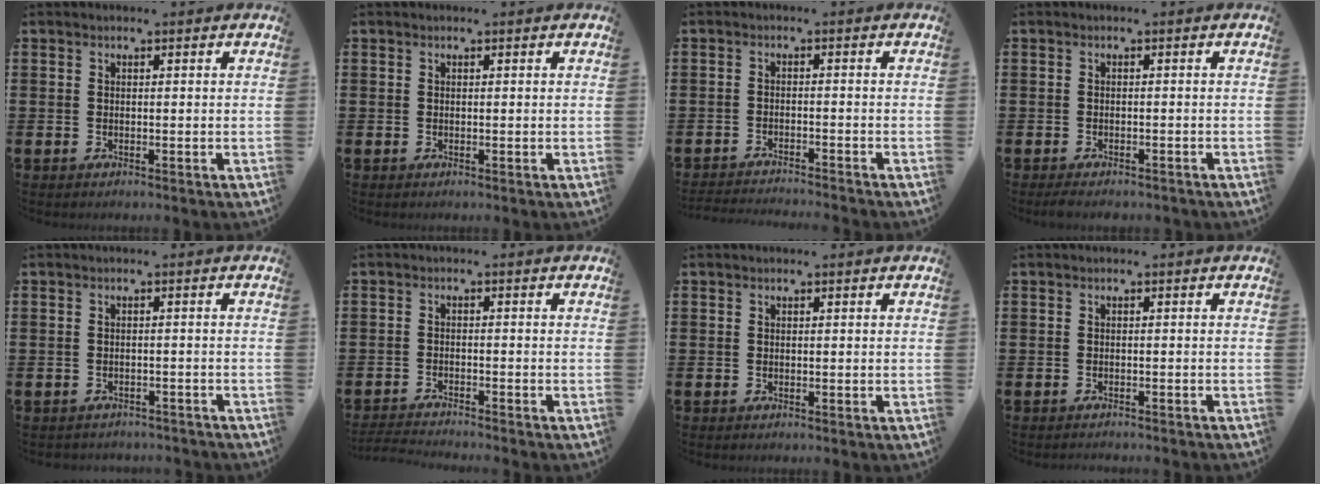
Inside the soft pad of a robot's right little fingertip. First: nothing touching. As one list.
[{"total": 0.0}, {"total": 2.0, "force": [-2.0, -0.3, 0.1], "torque": [-0.002, 0.002, -0.041]}, {"total": 1.2, "force": [-1.1, 0.2, 0.4], "torque": [-0.009, 0.001, -0.022]}, {"total": 1.1, "force": [-1.1, 0.1, -0.1], "torque": [-0.003, 0.002, -0.024]}, {"total": 1.9, "force": [-1.9, -0.2, 0.1], "torque": [-0.003, 0.002, -0.039]}, {"total": 0.0}, {"total": 0.7, "force": [-0.7, -0.1, 0.0], "torque": [-0.001, -0.002, -0.015]}]